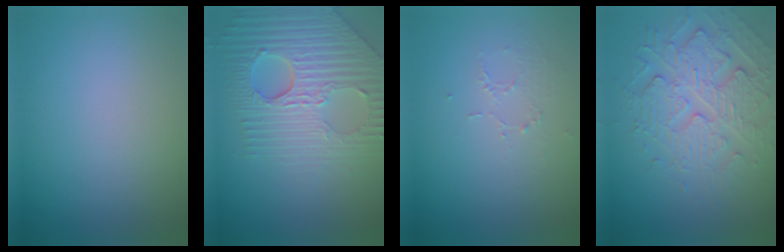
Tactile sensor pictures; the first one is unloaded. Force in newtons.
{"total": 7.5, "press": 5.9, "slide": 4.7}
{"total": 1.0, "press": 0.5, "slide": 0.9}
{"total": 5.1, "press": 4.3, "slide": 2.8}